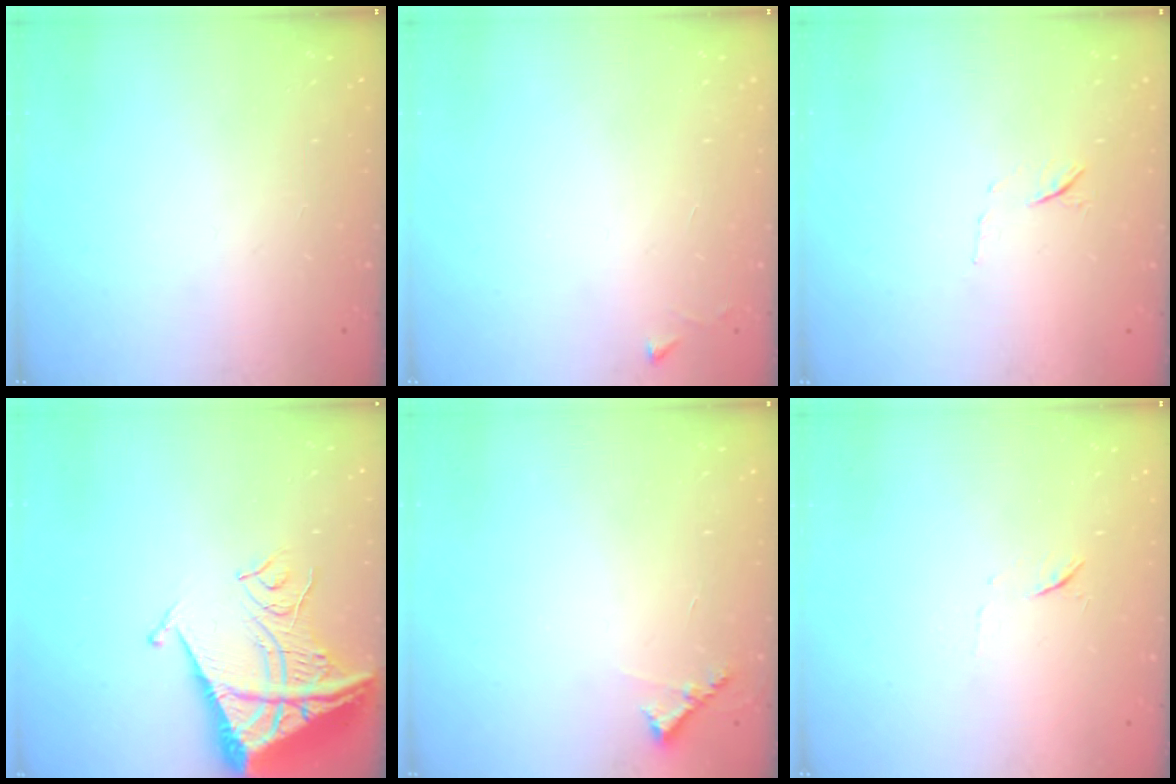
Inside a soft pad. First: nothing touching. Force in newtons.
{"total": 2.3, "press": 2.3, "slide": 0.4}
{"total": 6.1, "press": 5.9, "slide": 1.5}
{"total": 11.9, "press": 11.8, "slide": 1.2}
{"total": 5.8, "press": 5.8, "slide": 0.5}
{"total": 5.0, "press": 4.8, "slide": 1.4}